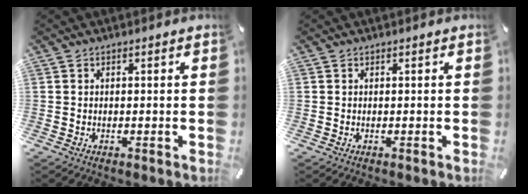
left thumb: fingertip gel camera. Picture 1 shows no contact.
{"total": 0.0}